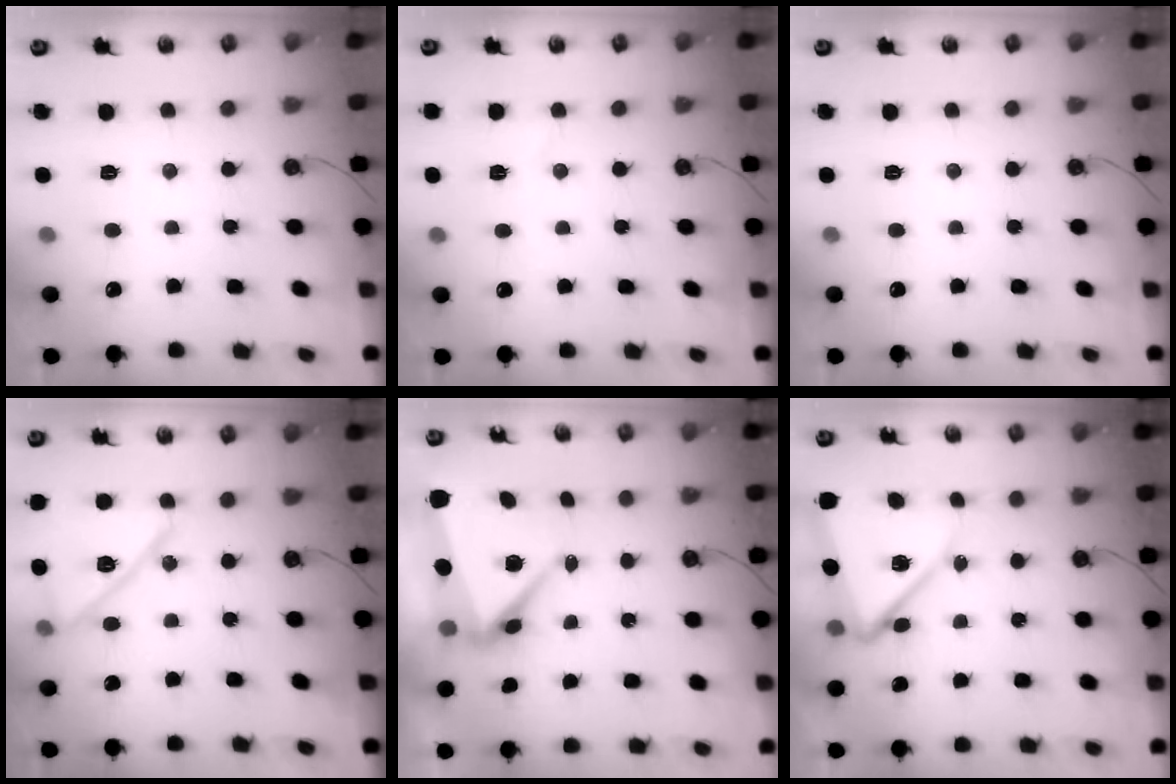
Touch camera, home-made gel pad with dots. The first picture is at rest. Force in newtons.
{"total": 4.8, "press": 4.1, "slide": 2.5}
{"total": 0.0}
{"total": 15.5, "press": 15.4, "slide": 1.1}
{"total": 8.5, "press": 8.3, "slide": 1.8}
{"total": 10.7, "press": 10.5, "slide": 1.6}